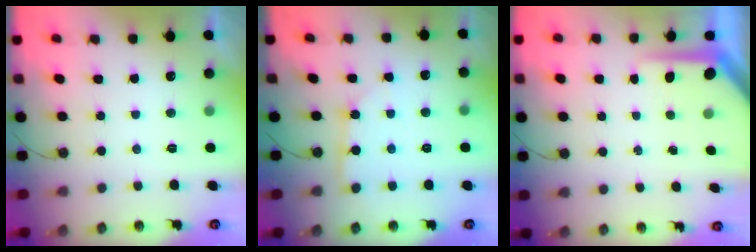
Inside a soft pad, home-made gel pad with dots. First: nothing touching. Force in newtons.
{"total": 2.9, "press": 2.9, "slide": 0.1}
{"total": 6.7, "press": 6.7, "slide": 0.8}